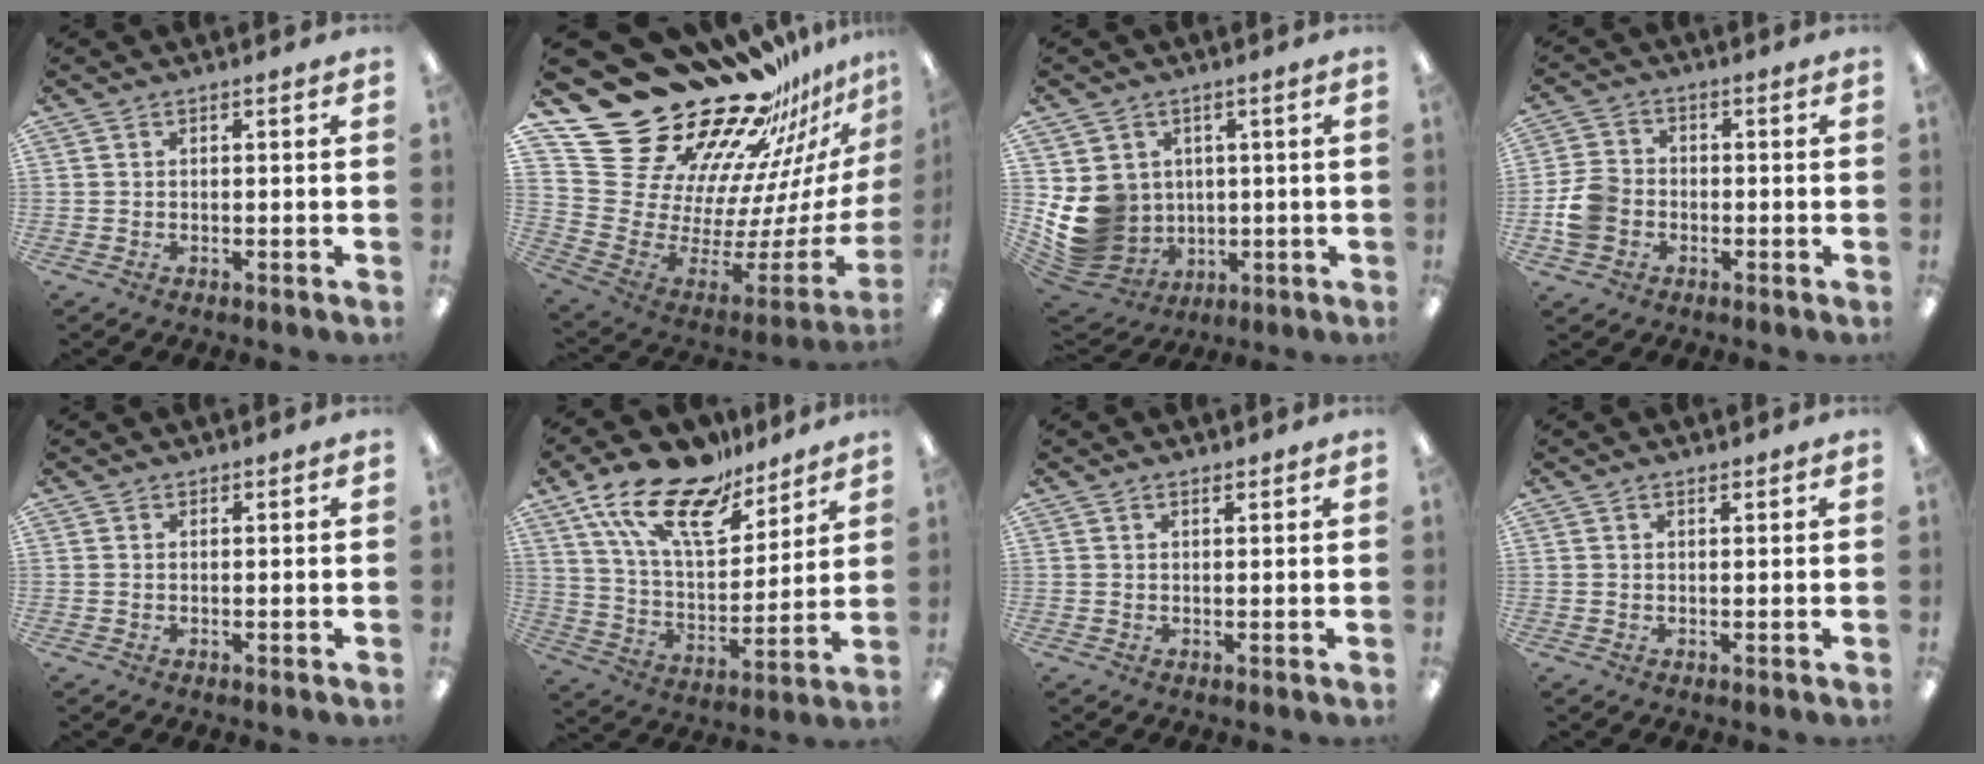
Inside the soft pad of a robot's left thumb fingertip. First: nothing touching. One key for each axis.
{"total": 29.8, "fx": 23.5, "fy": 14.3, "fz": 11.4, "tx": -0.140, "ty": -0.228, "tz": 0.478}
{"total": 11.8, "fx": 0.3, "fy": 11.0, "fz": 4.2, "tx": -0.110, "ty": -0.011, "tz": 0.020}
{"total": 7.7, "fx": -1.9, "fy": 6.4, "fz": 3.7, "tx": -0.075, "ty": 0.019, "tz": -0.034}
{"total": 0.8, "fx": 0.7, "fy": 0.4, "fz": -0.1, "tx": 0.001, "ty": 0.000, "tz": 0.014}
{"total": 20.7, "fx": 14.8, "fy": 8.5, "fz": 11.7, "tx": -0.232, "ty": -0.082, "tz": 0.261}
{"total": 1.5, "fx": 1.2, "fy": 0.7, "fz": 0.5, "tx": -0.011, "ty": 0.000, "tz": 0.024}
{"total": 1.3, "fx": 1.1, "fy": 0.6, "fz": 0.5, "tx": -0.011, "ty": -0.001, "tz": 0.021}